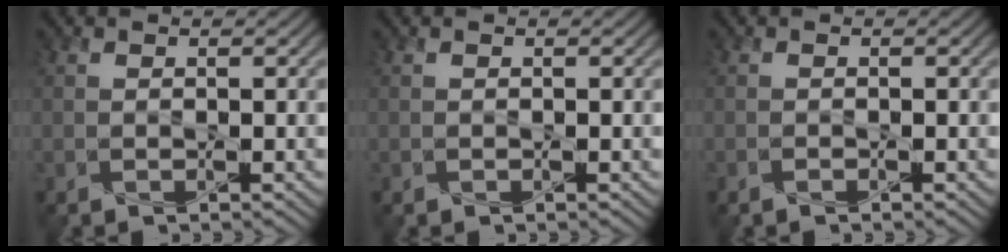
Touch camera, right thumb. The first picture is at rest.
{"total": 0.0}
{"total": 0.5, "force": [-0.4, 0.1, 0.4], "torque": [-0.006, 0.000, -0.007]}